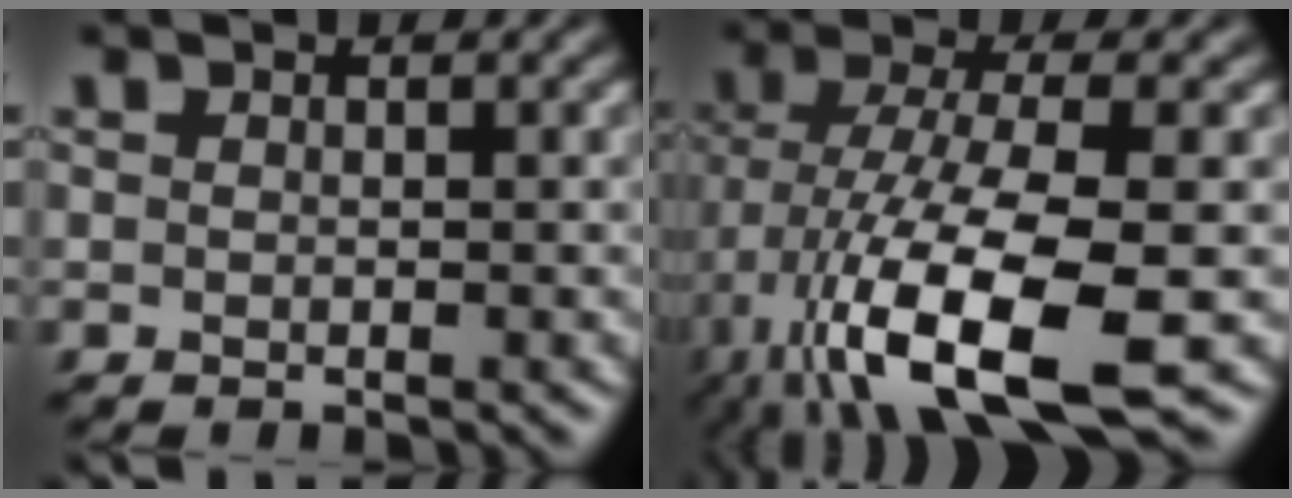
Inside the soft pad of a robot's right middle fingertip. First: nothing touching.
{"total": 11.7, "force": [-4.6, 3.7, 10.1], "torque": [-0.200, -0.012, -0.083]}